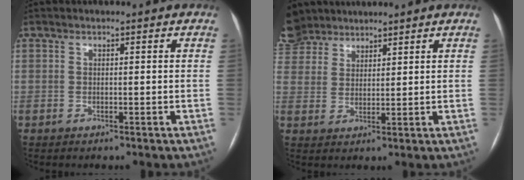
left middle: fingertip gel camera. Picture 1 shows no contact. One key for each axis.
{"total": 7.9, "fx": 7.1, "fy": 3.3, "fz": 1.1, "tx": -0.048, "ty": 0.012, "tz": 0.153}